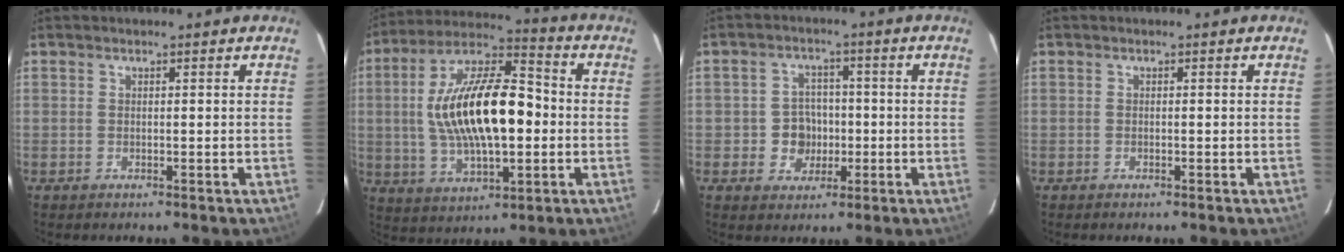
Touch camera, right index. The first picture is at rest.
{"total": 20.2, "force": [-0.4, 8.4, 18.3], "torque": [-0.342, 0.015, -0.005]}
{"total": 5.9, "force": [-1.4, 5.6, 1.6], "torque": [-0.042, 0.013, -0.015]}
{"total": 0.0}